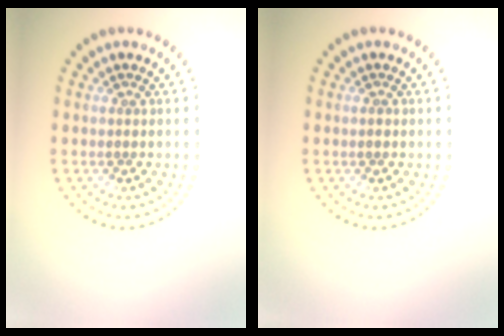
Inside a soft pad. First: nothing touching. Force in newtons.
{"total": 0.7, "press": 0.7, "slide": 0.1}